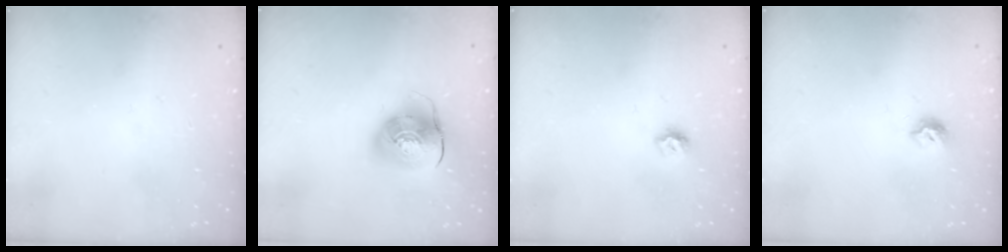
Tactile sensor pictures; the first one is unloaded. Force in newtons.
{"total": 11.8, "press": 11.7, "slide": 1.9}
{"total": 5.8, "press": 5.8, "slide": 0.7}
{"total": 6.4, "press": 6.4, "slide": 0.3}